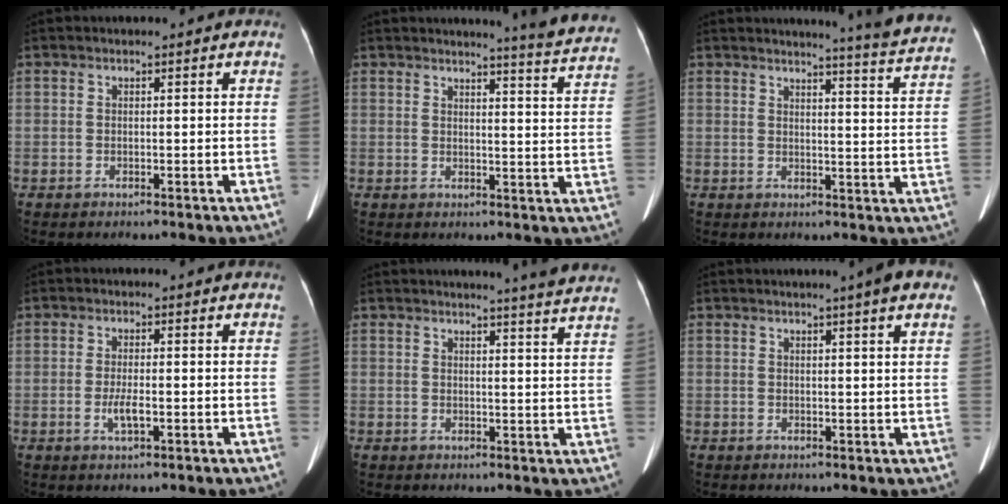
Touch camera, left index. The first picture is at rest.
{"total": 10.8, "force": [10.4, -1.2, 2.7], "torque": [-0.033, -0.069, 0.102]}
{"total": 12.1, "force": [11.5, -1.8, 3.4], "torque": [-0.044, -0.077, 0.116]}
{"total": 2.5, "force": [-0.7, 0.5, 2.3], "torque": [-0.051, -0.002, -0.012]}
{"total": 8.9, "force": [8.3, -1.4, 2.8], "torque": [-0.036, -0.031, 0.078]}
{"total": 4.6, "force": [3.1, -0.2, 3.5], "torque": [-0.047, 0.009, 0.032]}